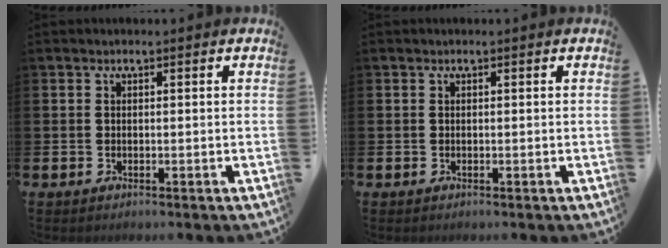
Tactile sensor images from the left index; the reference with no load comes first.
{"total": 0.0}